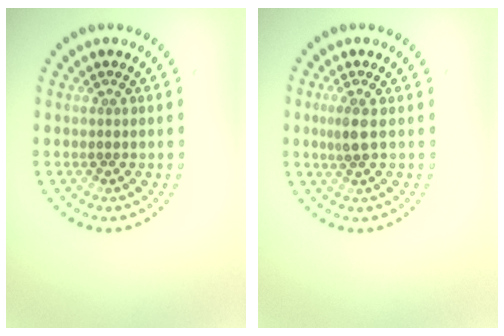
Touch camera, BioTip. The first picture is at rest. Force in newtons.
{"total": 1.8, "press": 1.5, "slide": 0.9}